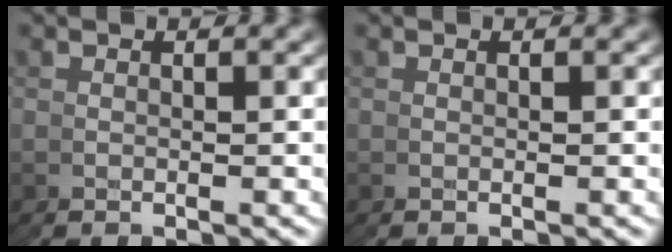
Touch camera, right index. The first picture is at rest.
{"total": 0.0}